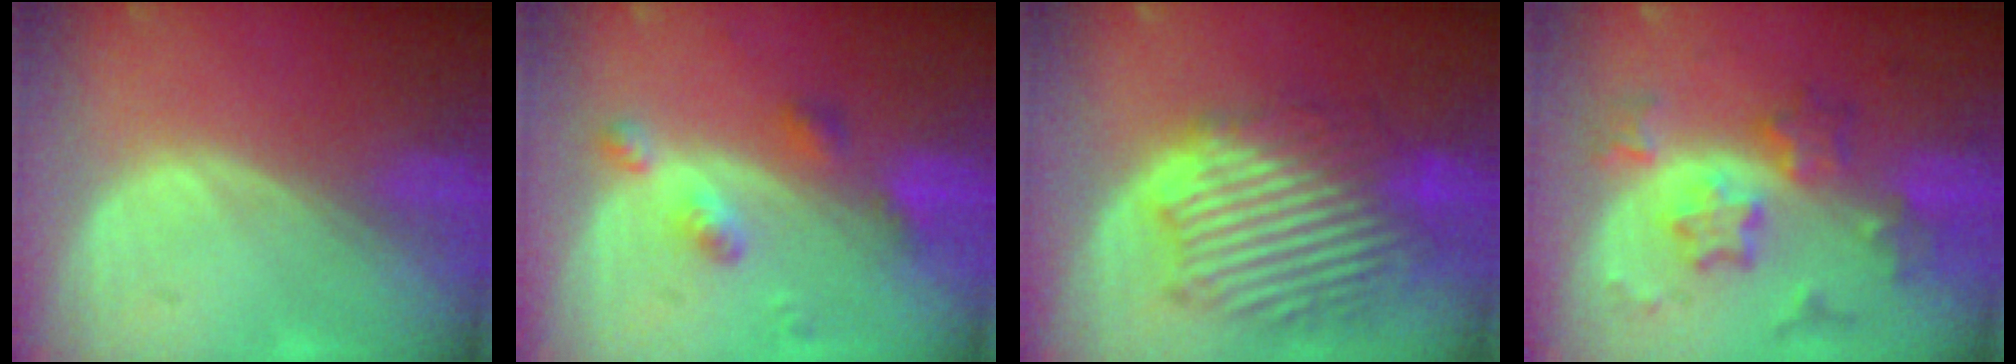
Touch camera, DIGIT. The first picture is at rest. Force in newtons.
{"total": 5.6, "press": 4.9, "slide": 2.7}
{"total": 12.7, "press": 12.6, "slide": 1.1}
{"total": 8.3, "press": 8.3, "slide": 0.6}